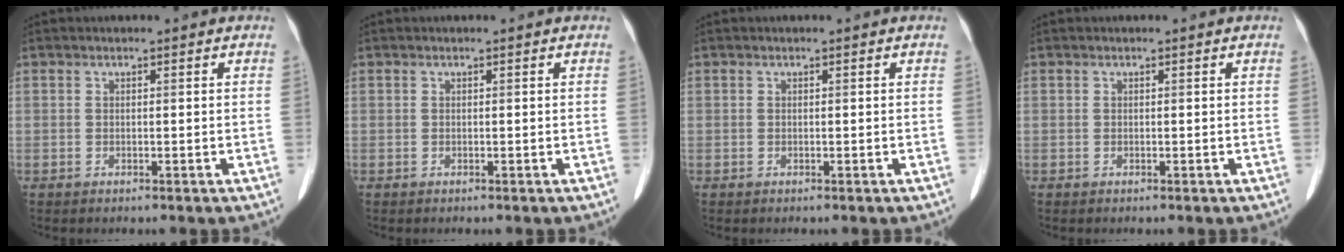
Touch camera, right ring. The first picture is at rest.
{"total": 0.0}
{"total": 0.0}
{"total": 0.0}